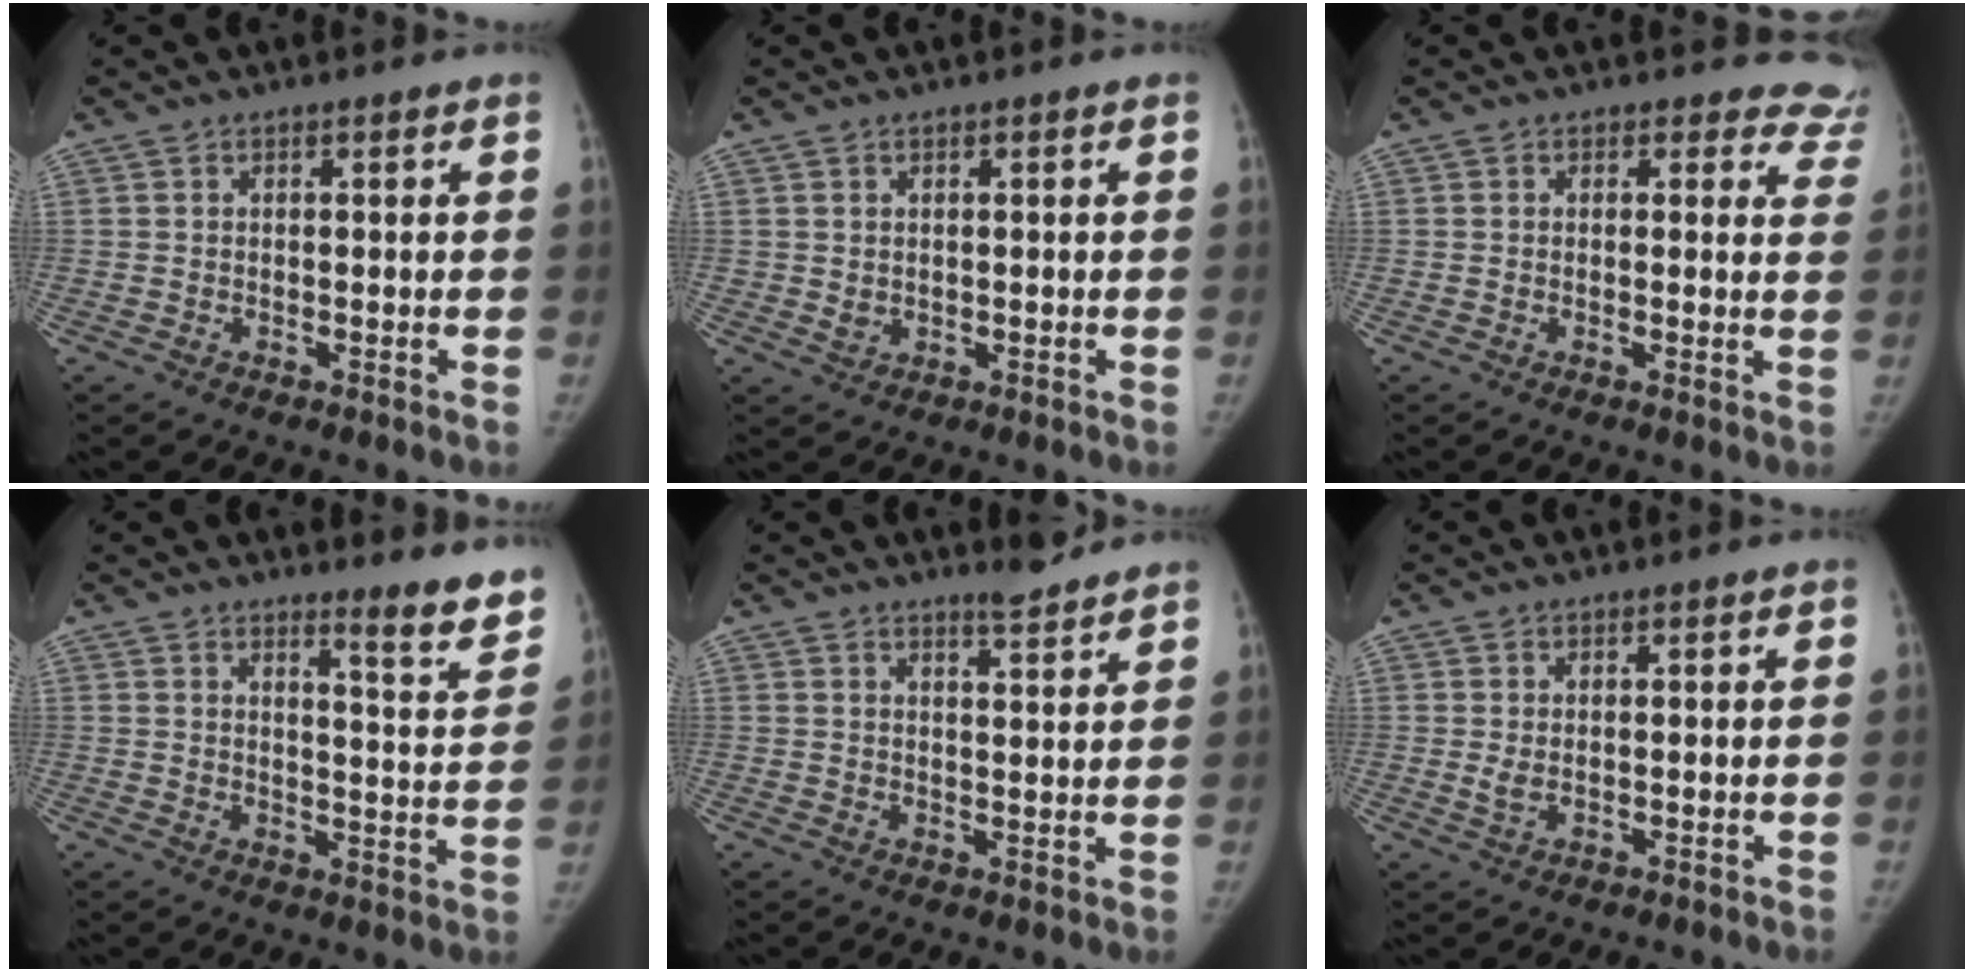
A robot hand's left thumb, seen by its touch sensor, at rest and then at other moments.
{"total": 1.6, "force": [0.2, 1.4, 0.7], "torque": [-0.009, -0.003, 0.010]}
{"total": 7.7, "force": [6.7, 3.7, -0.2], "torque": [0.067, -0.027, 0.030]}
{"total": 8.4, "force": [7.0, 1.2, 4.6], "torque": [-0.038, -0.060, 0.086]}
{"total": 4.1, "force": [3.6, 0.4, 1.9], "torque": [-0.022, -0.033, 0.055]}
{"total": 1.7, "force": [0.2, 1.1, 1.4], "torque": [-0.025, -0.006, 0.006]}